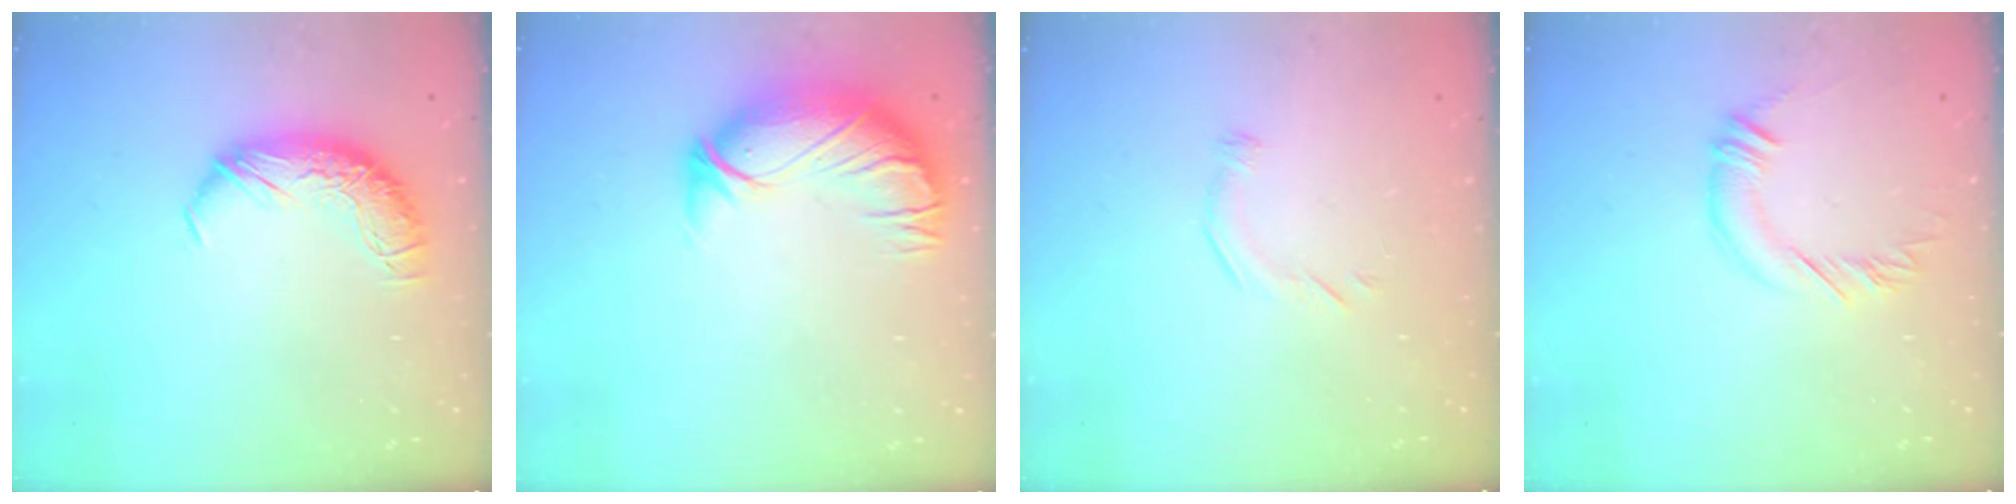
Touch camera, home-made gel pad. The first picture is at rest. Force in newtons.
{"total": 3.0, "press": 0.3, "slide": 3.0}
{"total": 5.0, "press": 4.9, "slide": 1.0}
{"total": 2.8, "press": 2.8, "slide": 0.2}